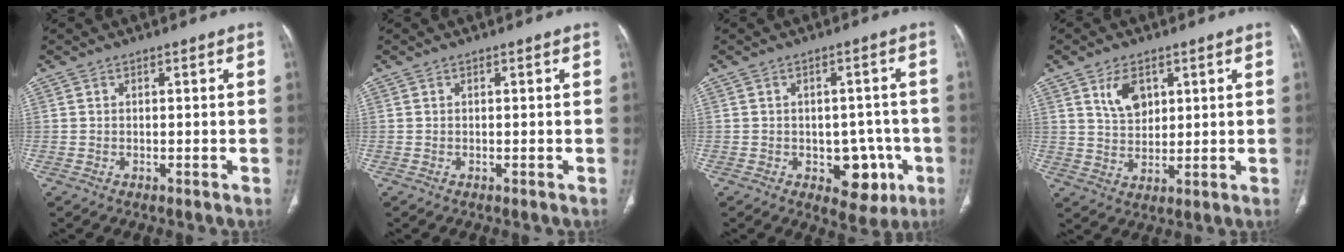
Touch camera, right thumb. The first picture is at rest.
{"total": 0.0}
{"total": 8.3, "force": [-2.7, 5.5, 5.6], "torque": [-0.031, 0.013, -0.026]}
{"total": 6.4, "force": [3.0, 4.0, 3.9], "torque": [-0.055, -0.018, 0.062]}